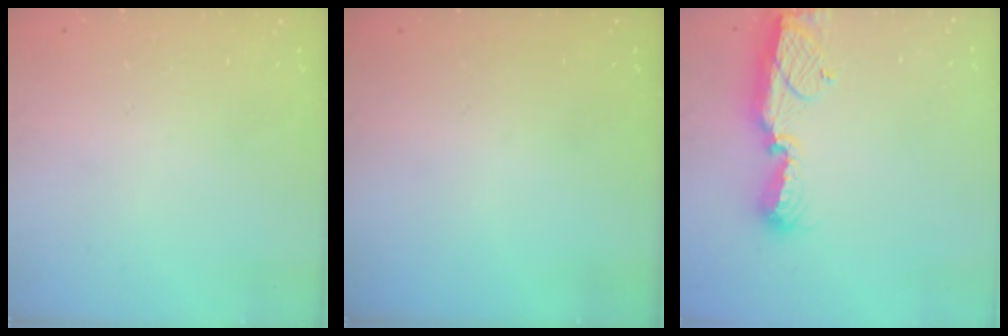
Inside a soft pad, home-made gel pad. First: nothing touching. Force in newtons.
{"total": 0.0}
{"total": 13.3, "press": 12.2, "slide": 5.5}